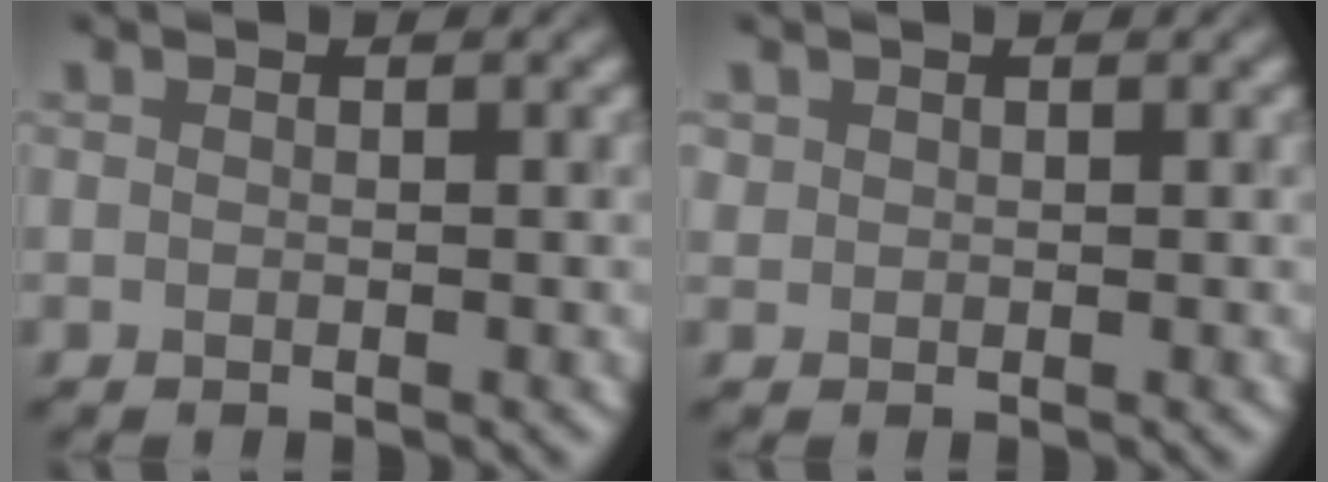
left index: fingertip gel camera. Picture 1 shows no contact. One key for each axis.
{"total": 0.7, "fx": 0.4, "fy": 0.5, "fz": 0.0, "tx": 0.001, "ty": 0.000, "tz": 0.009}